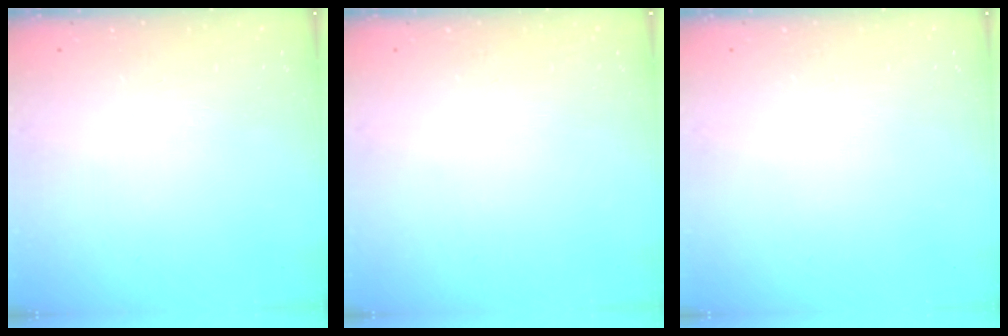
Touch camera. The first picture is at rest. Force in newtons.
{"total": 0.0}
{"total": 0.0}